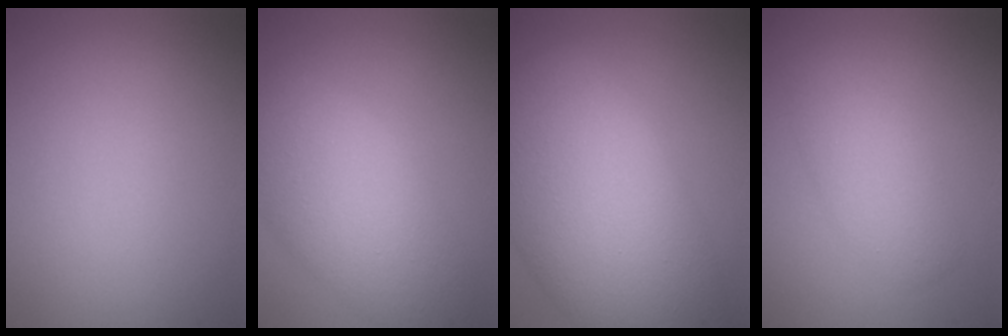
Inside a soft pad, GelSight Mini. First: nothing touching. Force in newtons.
{"total": 6.6, "press": 6.6, "slide": 0.2}
{"total": 13.4, "press": 13.3, "slide": 0.5}
{"total": 2.9, "press": 2.9, "slide": 0.0}